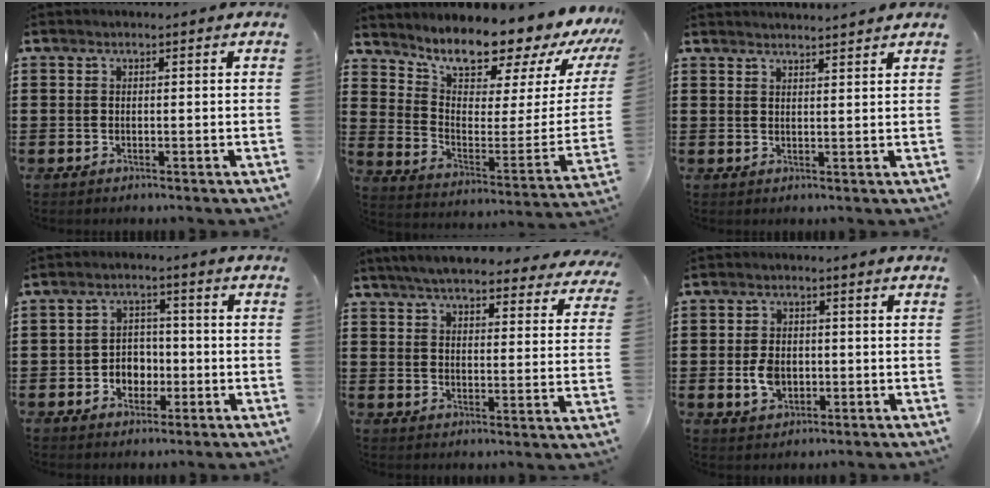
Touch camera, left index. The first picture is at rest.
{"total": 10.3, "force": [9.8, 1.9, 2.5], "torque": [-0.054, -0.103, 0.159]}
{"total": 2.1, "force": [2.0, -0.3, 0.1], "torque": [-0.007, -0.004, 0.040]}
{"total": 4.1, "force": [-1.7, 3.4, 1.6], "torque": [-0.038, 0.008, -0.037]}
{"total": 6.1, "force": [5.7, 0.3, 2.2], "torque": [-0.064, -0.025, 0.101]}
{"total": 4.1, "force": [-0.8, 2.9, 2.8], "torque": [-0.070, 0.000, -0.018]}